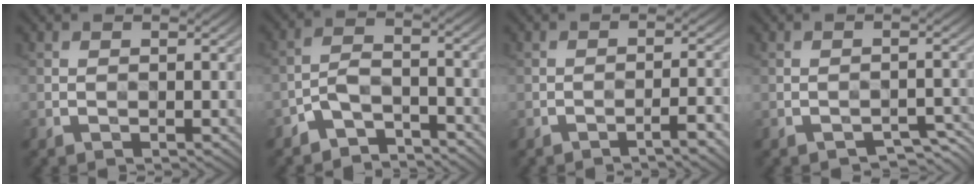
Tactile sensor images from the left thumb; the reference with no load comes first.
{"total": 5.2, "force": [-4.1, 2.1, 2.4], "torque": [-0.043, 0.006, -0.086]}
{"total": 3.3, "force": [-2.2, 0.3, 2.4], "torque": [-0.033, 0.014, -0.040]}
{"total": 2.5, "force": [-2.0, 1.1, 1.1], "torque": [-0.013, -0.001, -0.021]}